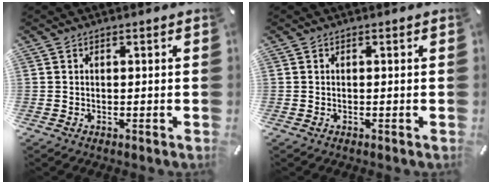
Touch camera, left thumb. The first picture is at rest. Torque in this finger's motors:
{"motor_torque": [-0.06, 0.06, 0.00, 0.00, 0.00]}